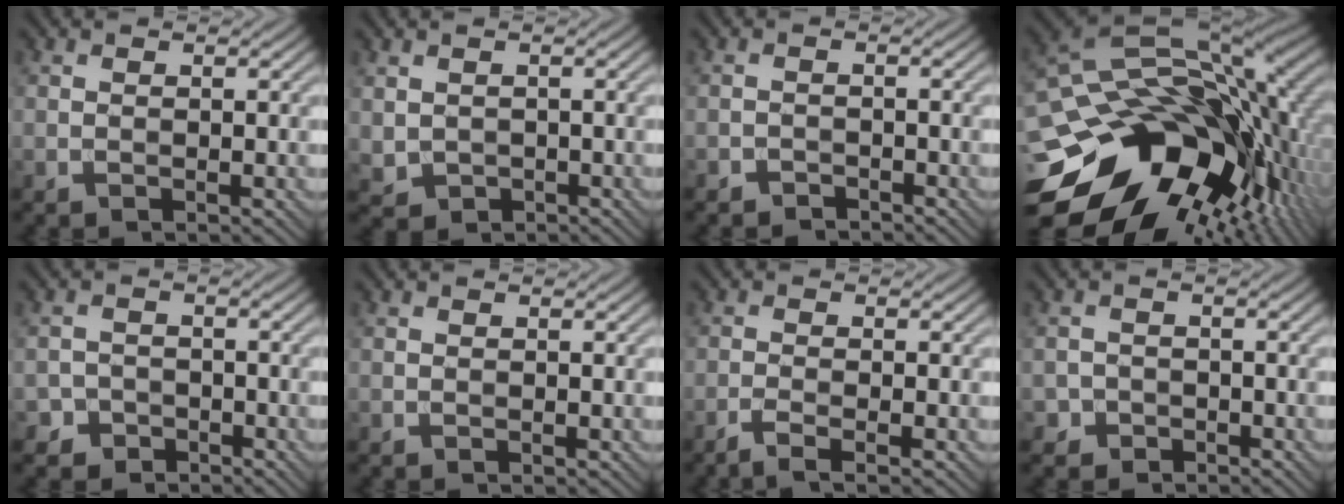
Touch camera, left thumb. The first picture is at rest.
{"total": 1.5, "force": [0.3, 1.4, 0.5], "torque": [-0.023, -0.004, 0.013]}
{"total": 1.3, "force": [-1.2, 0.2, -0.3], "torque": [0.006, 0.001, -0.025]}
{"total": 20.2, "force": [-6.8, 13.7, 13.1], "torque": [-0.261, -0.026, -0.099]}
{"total": 2.3, "force": [-1.7, 1.5, -0.2], "torque": [0.012, 0.007, -0.036]}
{"total": 0.0}
{"total": 2.3, "force": [-1.7, 0.1, 1.5], "torque": [-0.031, 0.005, -0.043]}
{"total": 1.7, "force": [-1.2, 1.2, -0.3], "torque": [0.010, 0.000, -0.026]}